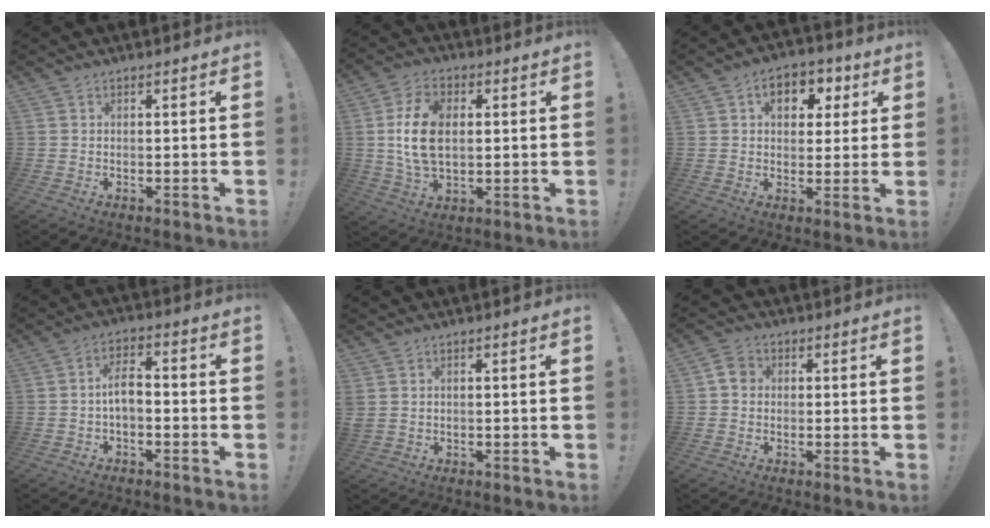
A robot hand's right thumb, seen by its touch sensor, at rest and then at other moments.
{"total": 13.9, "force": [1.4, 8.6, 10.7], "torque": [-0.206, 0.000, 0.025]}
{"total": 8.5, "force": [2.9, 6.3, 4.9], "torque": [-0.061, -0.007, 0.051]}
{"total": 6.3, "force": [-0.9, 3.1, 5.4], "torque": [-0.091, 0.006, -0.016]}
{"total": 1.7, "force": [0.7, 1.2, 1.0], "torque": [-0.022, 0.003, 0.015]}
{"total": 4.8, "force": [0.5, 4.2, 2.3], "torque": [-0.034, 0.010, 0.012]}